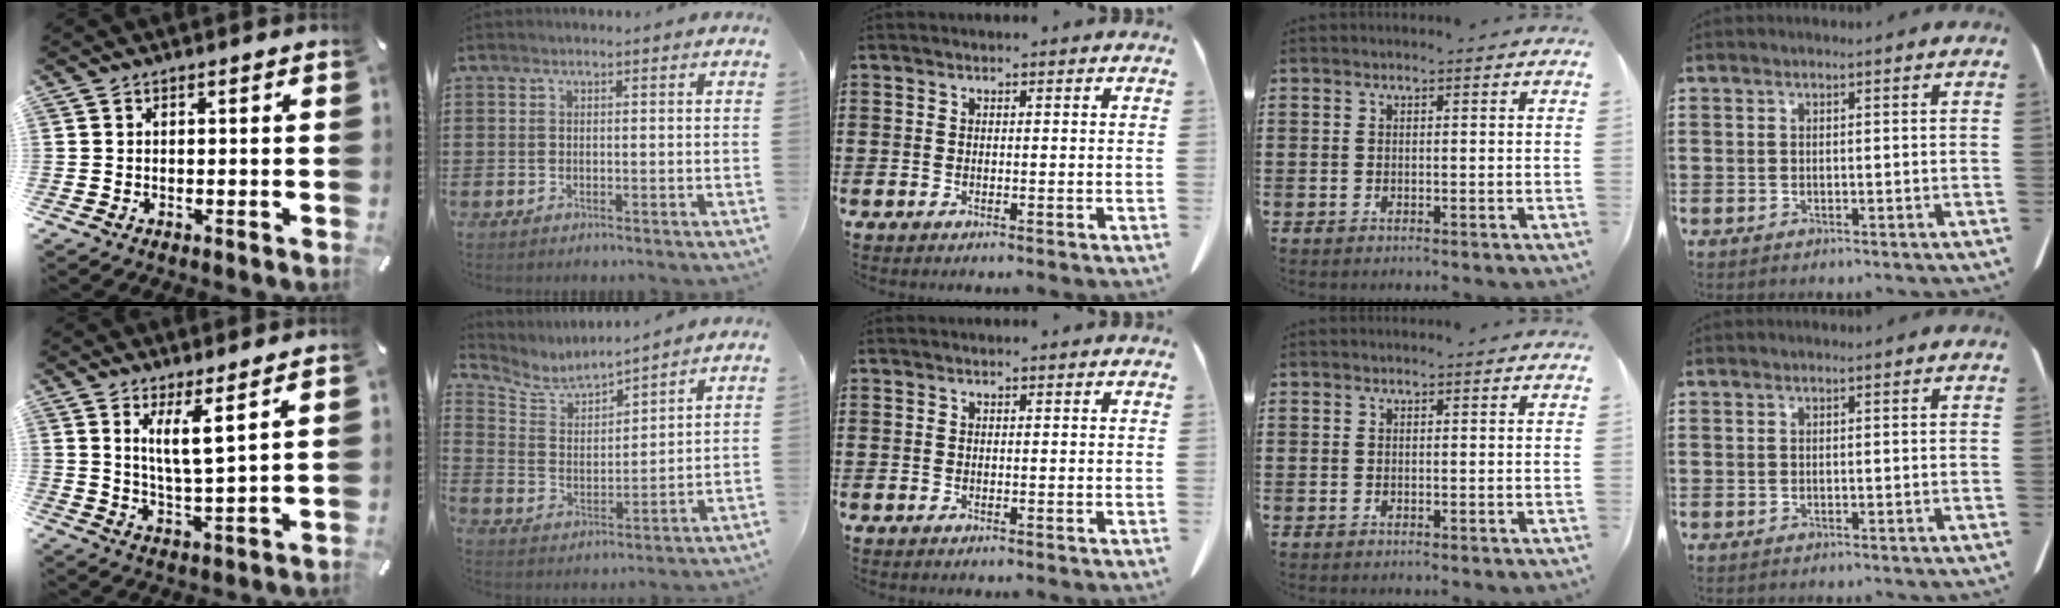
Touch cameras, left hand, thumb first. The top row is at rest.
{"thumb": {"total": 7.3, "force": [4.6, 0.5, 5.7], "torque": [-0.110, -0.022, 0.075]}, "index": {"total": 4.9, "force": [4.7, 1.0, 1.3], "torque": [-0.054, -0.029, 0.076]}}